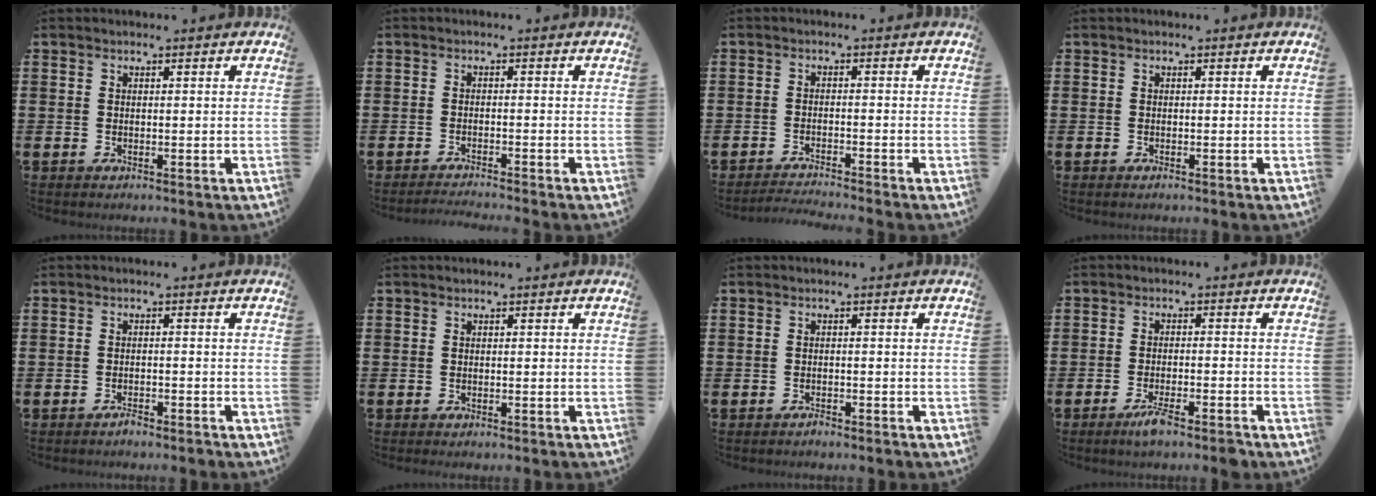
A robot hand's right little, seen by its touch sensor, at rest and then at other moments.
{"total": 1.2, "force": [-1.2, -0.3, 0.2], "torque": [-0.004, 0.000, -0.023]}
{"total": 1.6, "force": [-1.6, -0.3, 0.2], "torque": [-0.004, 0.003, -0.032]}
{"total": 0.0}
{"total": 1.2, "force": [-1.1, 0.2, 0.3], "torque": [-0.008, 0.000, -0.023]}
{"total": 0.0}
{"total": 0.8, "force": [-0.8, 0.1, 0.1], "torque": [-0.005, -0.001, -0.017]}
{"total": 3.4, "force": [-2.4, 0.2, 2.5], "torque": [-0.039, -0.001, -0.040]}